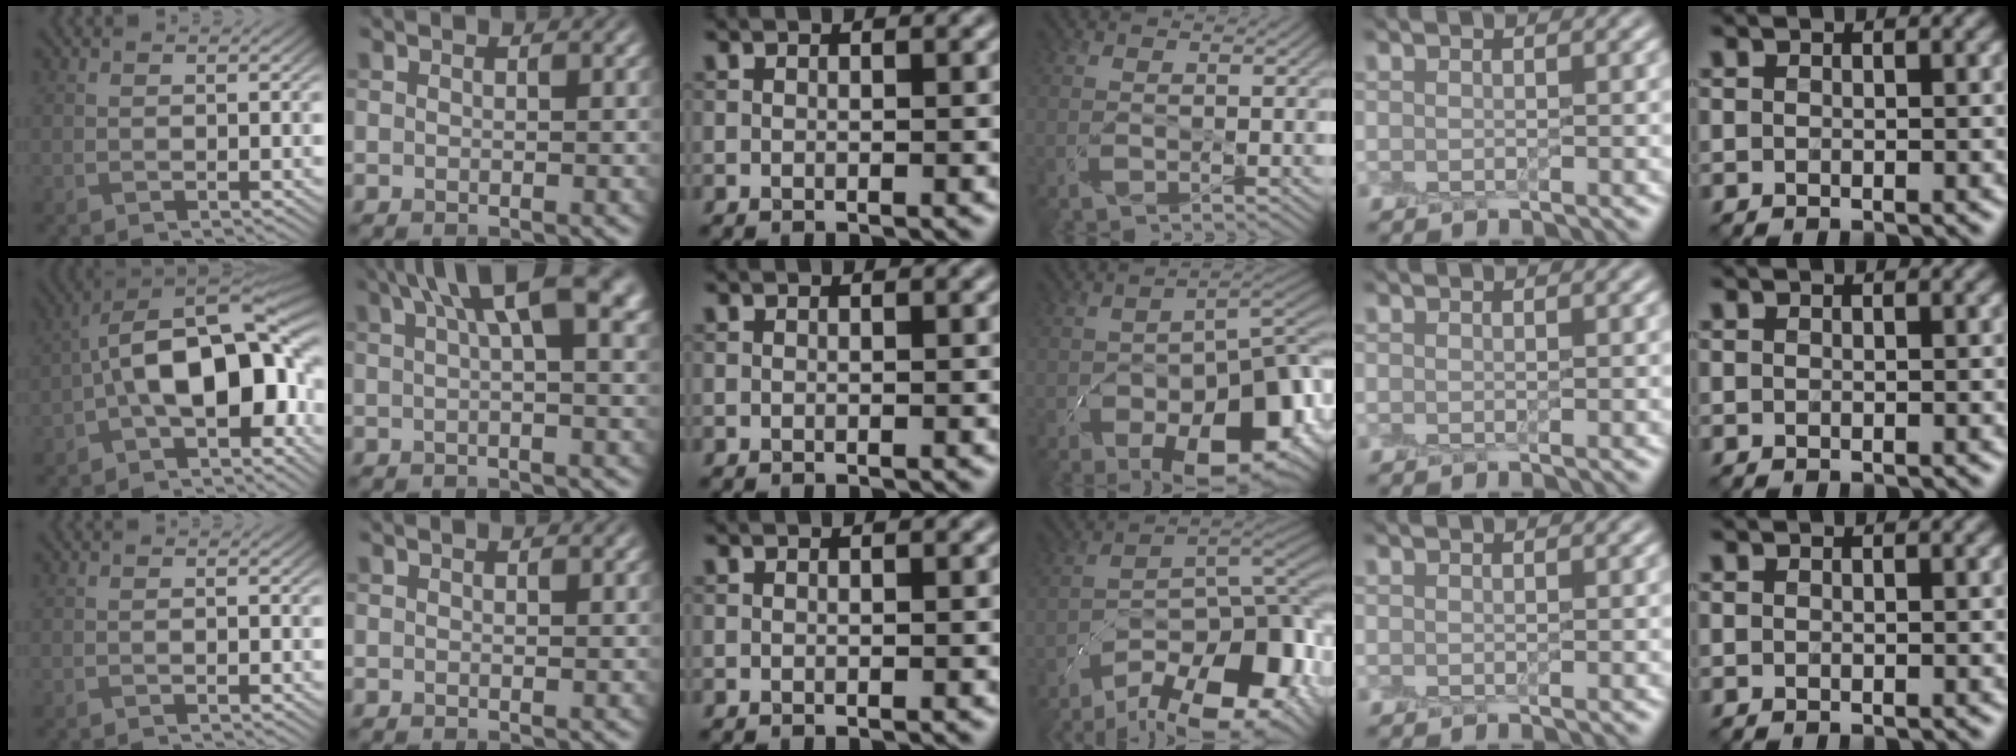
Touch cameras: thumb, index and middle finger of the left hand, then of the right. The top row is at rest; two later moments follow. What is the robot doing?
{"motion": "peel", "object": "plastic screen protector"}